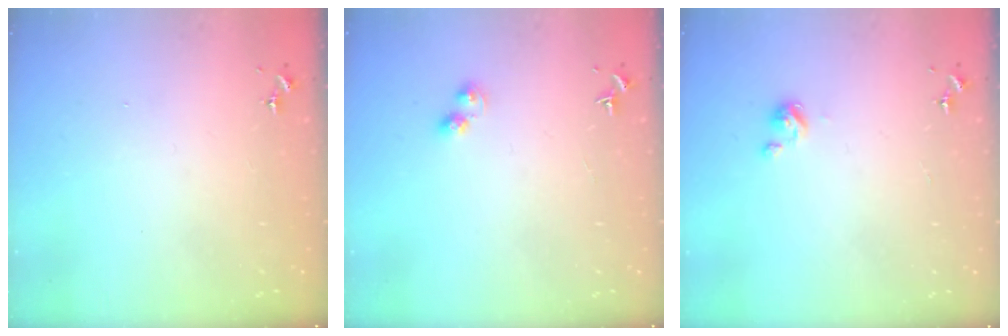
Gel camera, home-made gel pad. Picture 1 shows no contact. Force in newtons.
{"total": 5.0, "press": 4.9, "slide": 0.5}
{"total": 2.7, "press": 2.7, "slide": 0.3}